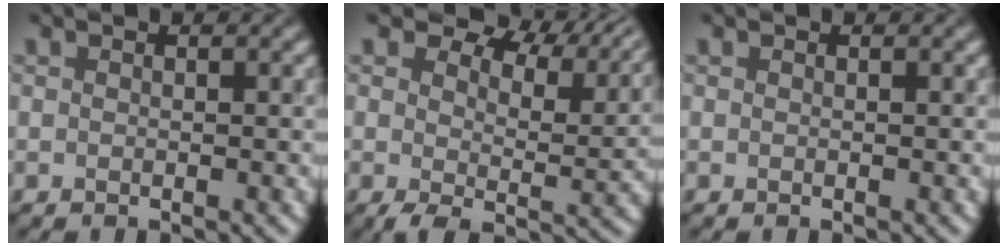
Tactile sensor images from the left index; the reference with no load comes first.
{"total": 7.4, "force": [4.5, 3.8, 4.4], "torque": [-0.063, -0.008, 0.071]}
{"total": 0.0}